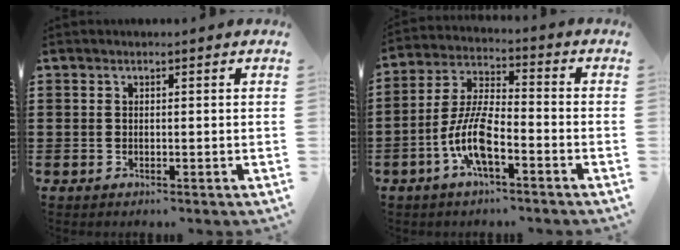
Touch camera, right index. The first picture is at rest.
{"total": 9.1, "force": [-3.9, 3.0, 7.7], "torque": [-0.179, -0.006, -0.078]}